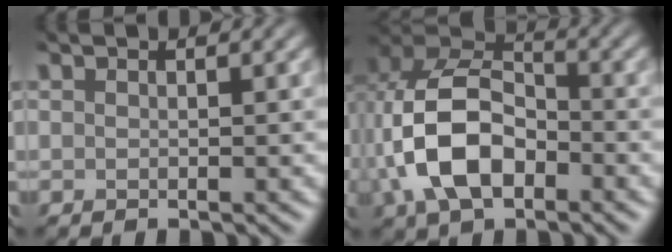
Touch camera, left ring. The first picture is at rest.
{"total": 8.9, "force": [-3.3, 5.6, 6.1], "torque": [-0.138, 0.002, -0.068]}